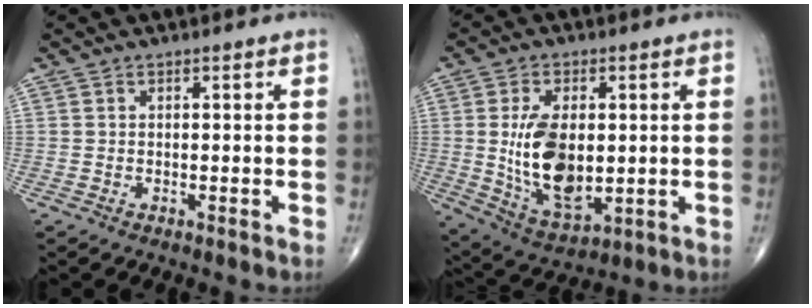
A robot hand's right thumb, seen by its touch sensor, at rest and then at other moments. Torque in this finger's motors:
{"motor_torque": [-0.37, 0.96, 1.52, 0.69, 0.56]}